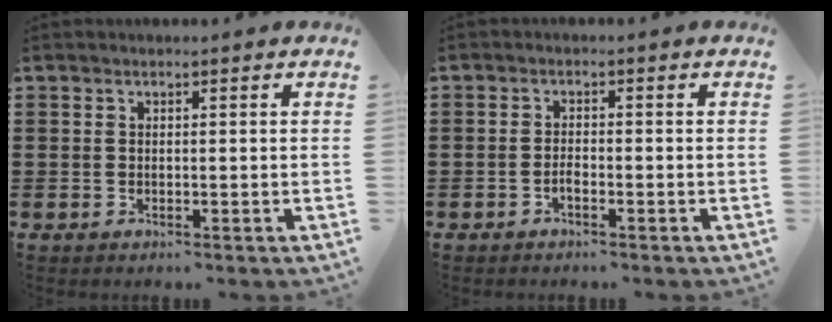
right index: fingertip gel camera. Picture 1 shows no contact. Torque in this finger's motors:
{"motor_torque": [-0.08, 2.06, 0.00, -0.03]}